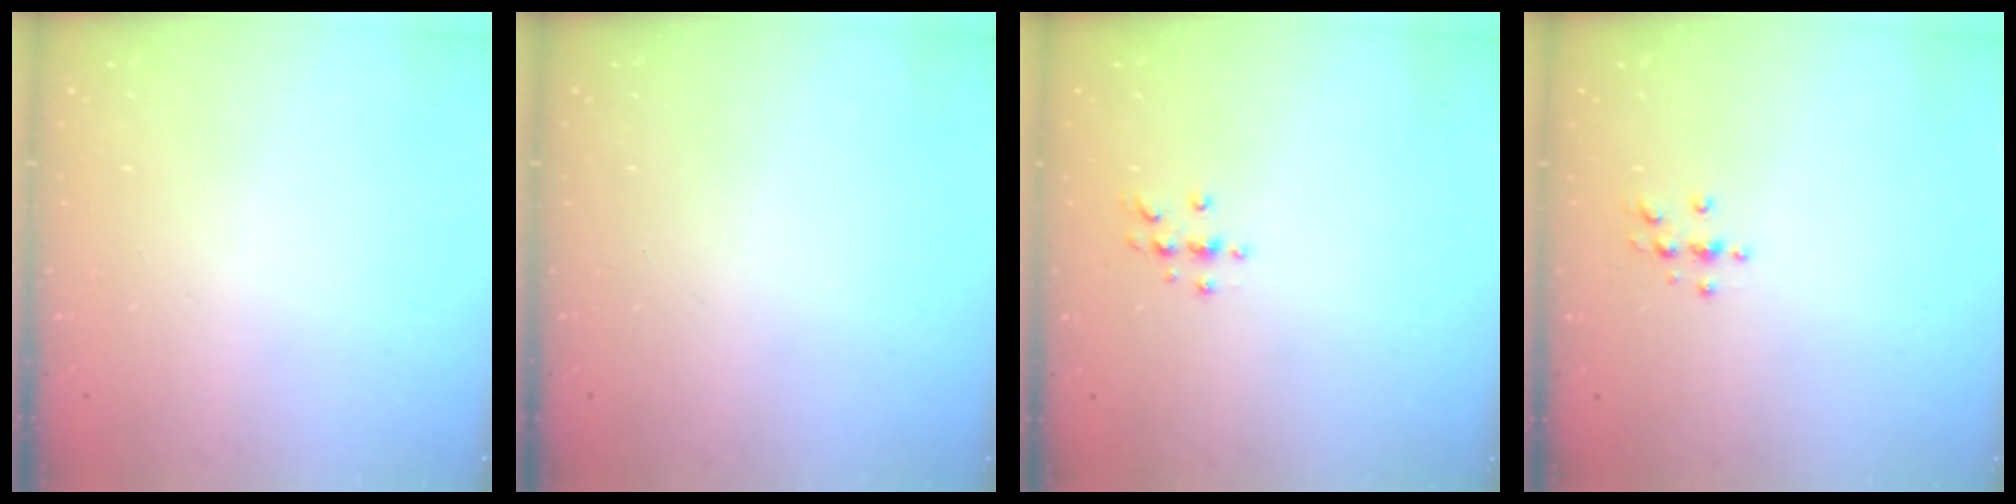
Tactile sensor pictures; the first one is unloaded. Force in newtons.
{"total": 0.0}
{"total": 4.0, "press": 3.9, "slide": 0.5}
{"total": 3.3, "press": 3.3, "slide": 0.5}